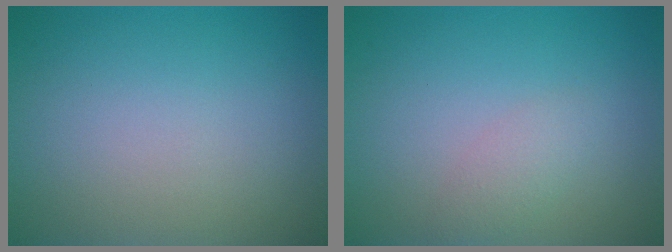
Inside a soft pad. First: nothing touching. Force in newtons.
{"total": 1.5, "press": 1.5, "slide": 0.1}